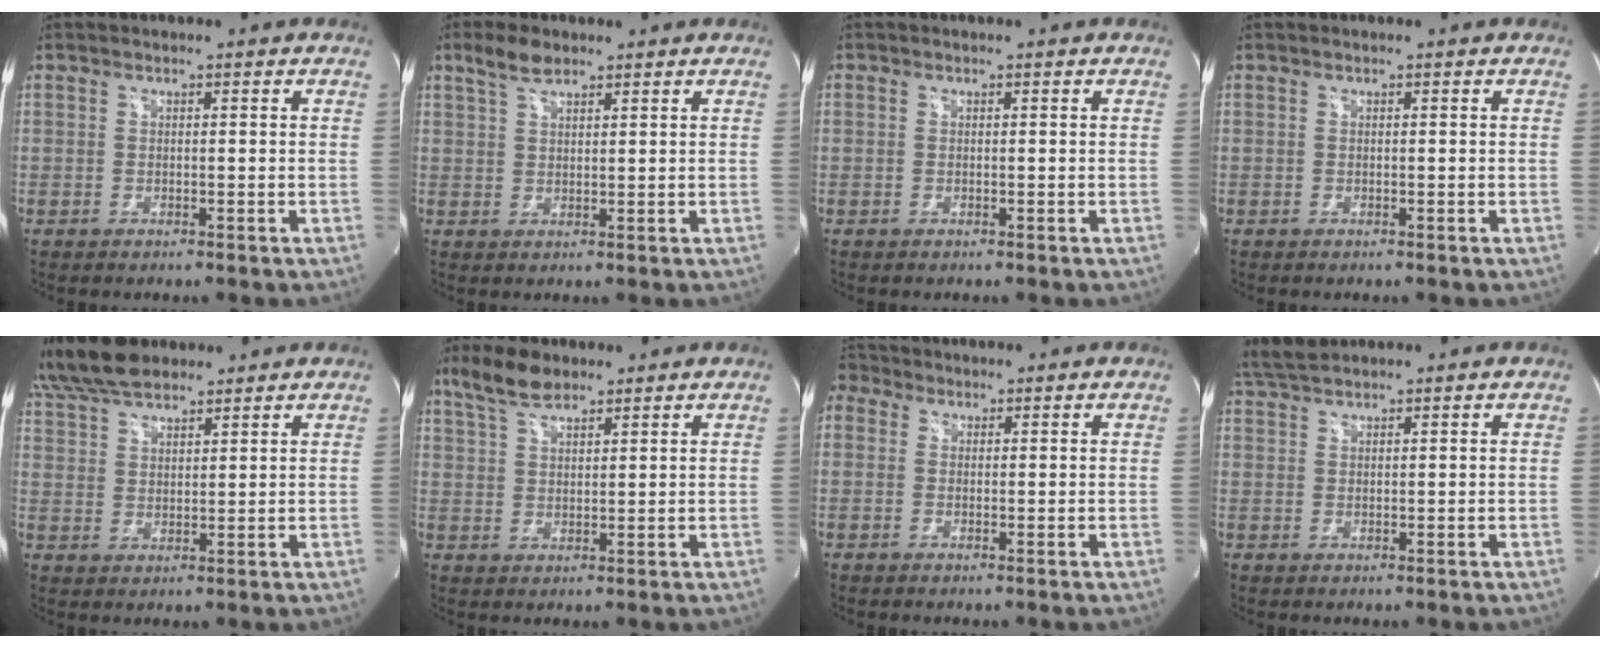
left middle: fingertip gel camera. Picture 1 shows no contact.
{"total": 4.0, "force": [3.0, 1.5, 2.3], "torque": [-0.054, 0.011, 0.060]}
{"total": 0.0}
{"total": 0.0}
{"total": 12.0, "force": [9.9, 3.7, 5.5], "torque": [-0.115, 0.038, 0.186]}
{"total": 6.6, "force": [5.0, 2.2, 3.6], "torque": [-0.079, 0.016, 0.099]}
{"total": 3.4, "force": [1.7, 2.8, 1.0], "torque": [-0.027, 0.024, 0.031]}
{"total": 3.6, "force": [3.3, 0.3, 1.3], "torque": [-0.036, 0.019, 0.071]}